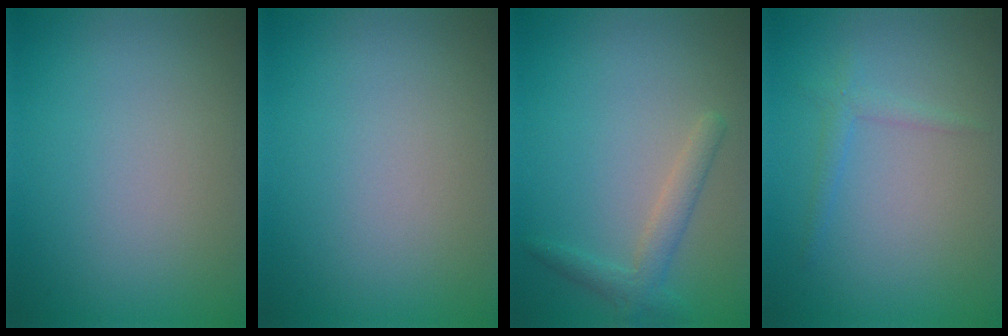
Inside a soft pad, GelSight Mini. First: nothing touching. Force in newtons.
{"total": 0.0}
{"total": 2.2, "press": 2.2, "slide": 0.1}
{"total": 1.2, "press": 1.2, "slide": 0.1}